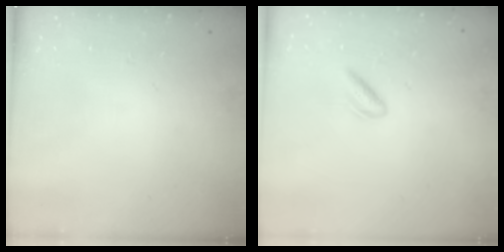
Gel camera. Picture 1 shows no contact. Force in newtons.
{"total": 2.9, "press": 2.5, "slide": 1.3}